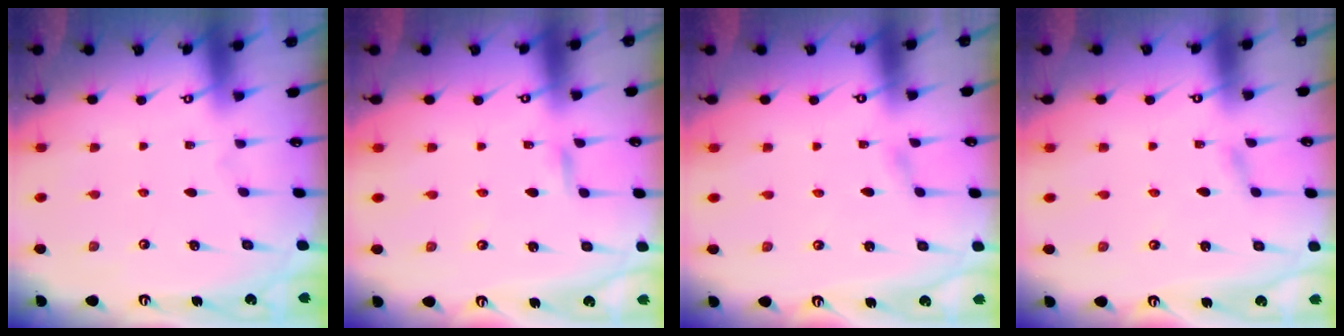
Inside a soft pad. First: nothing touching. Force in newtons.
{"total": 1.7, "press": 1.7, "slide": 0.1}
{"total": 1.5, "press": 1.5, "slide": 0.2}
{"total": 1.2, "press": 1.2, "slide": 0.1}